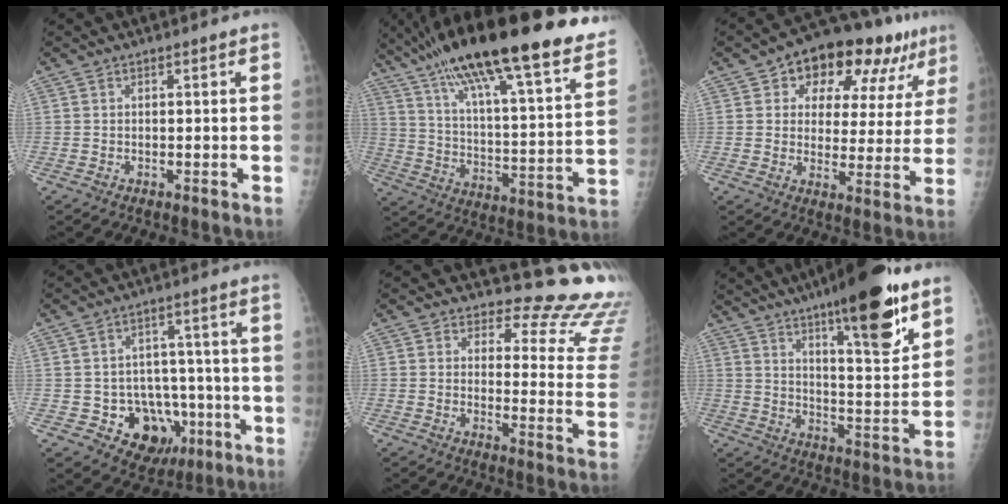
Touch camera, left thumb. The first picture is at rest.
{"total": 34.7, "force": [23.7, 7.7, 24.2], "torque": [-0.364, -0.031, 0.357]}
{"total": 17.9, "force": [9.7, 10.1, 11.1], "torque": [-0.092, -0.004, 0.134]}
{"total": 12.3, "force": [-3.9, 9.9, 6.0], "torque": [-0.038, 0.026, -0.042]}
{"total": 17.8, "force": [17.1, 4.3, 2.2], "torque": [0.030, -0.181, 0.167]}
{"total": 19.1, "force": [11.8, 4.1, 14.4], "torque": [-0.188, -0.068, 0.182]}